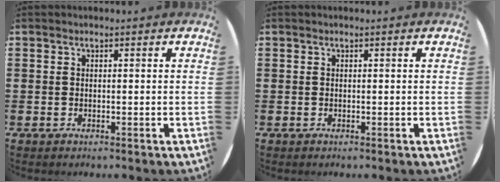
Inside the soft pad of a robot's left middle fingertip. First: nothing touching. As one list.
[{"total": 0.0}]